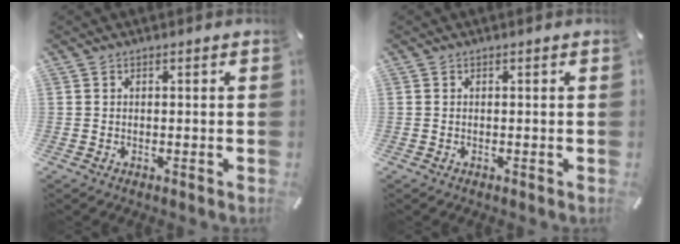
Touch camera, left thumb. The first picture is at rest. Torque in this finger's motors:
{"motor_torque": [-0.20, 0.22, 0.11, -0.02, -0.02]}